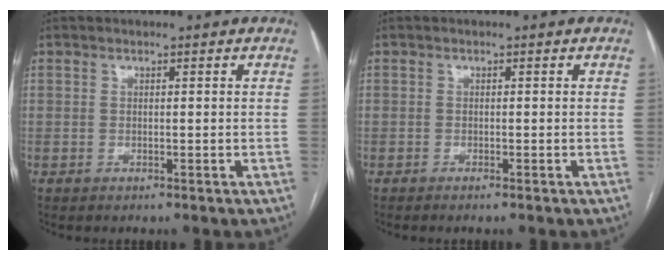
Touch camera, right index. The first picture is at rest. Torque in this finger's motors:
{"motor_torque": [0.01, -0.04, -0.02, 0.01]}